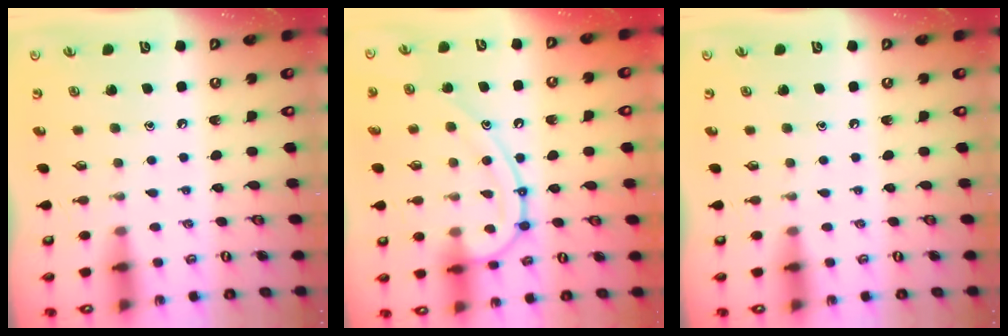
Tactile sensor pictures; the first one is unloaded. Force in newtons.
{"total": 14.7, "press": 14.6, "slide": 1.4}
{"total": 0.0}